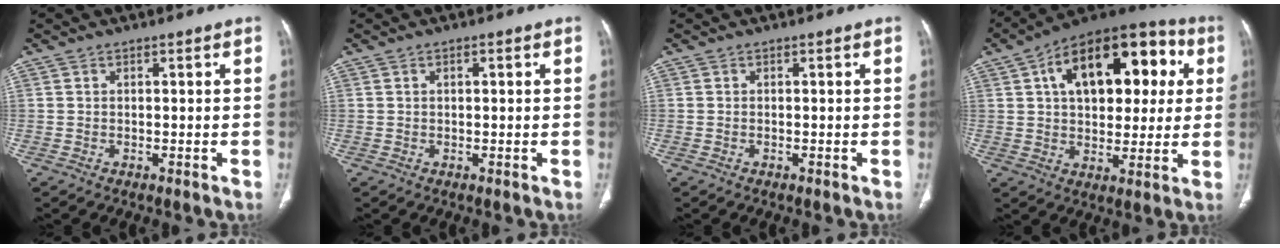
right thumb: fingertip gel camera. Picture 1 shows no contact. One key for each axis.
{"total": 0.6, "fx": 0.1, "fy": 0.2, "fz": 0.6, "tx": -0.011, "ty": 0.002, "tz": 0.002}
{"total": 0.0}
{"total": 23.3, "fx": 6.4, "fy": 13.1, "fz": 18.2, "tx": -0.228, "ty": 0.027, "tz": 0.090}